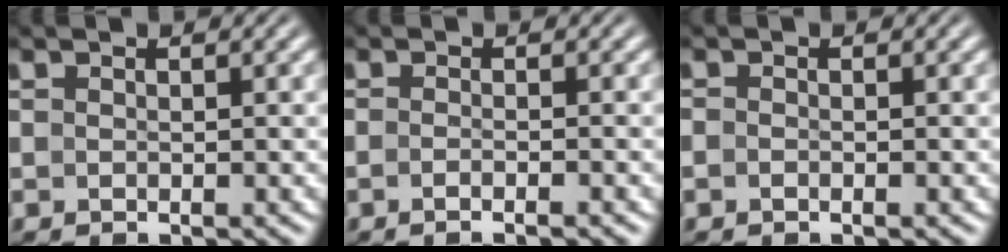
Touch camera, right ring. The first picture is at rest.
{"total": 1.8, "force": [-1.4, -0.1, 1.1], "torque": [-0.020, 0.004, -0.028]}
{"total": 0.9, "force": [-0.4, 0.7, 0.3], "torque": [-0.014, -0.003, -0.010]}